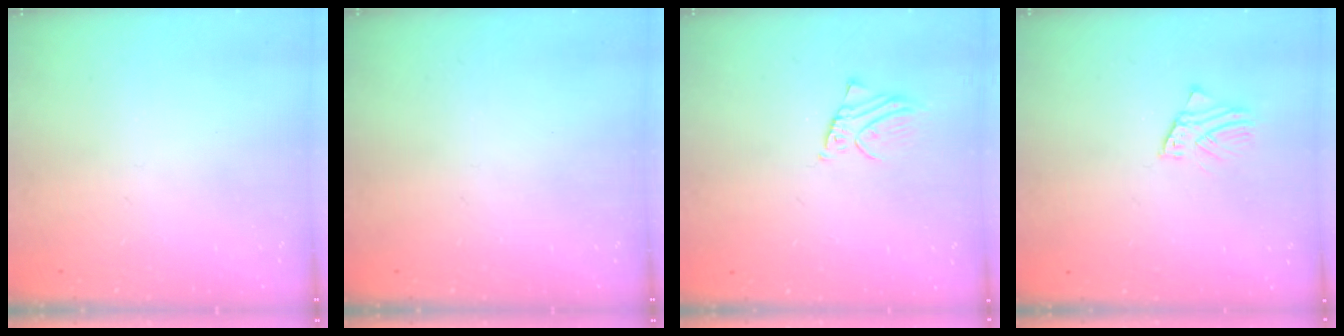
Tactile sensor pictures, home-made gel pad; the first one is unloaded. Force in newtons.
{"total": 0.0}
{"total": 2.5, "press": 2.5, "slide": 0.1}
{"total": 1.9, "press": 1.9, "slide": 0.0}